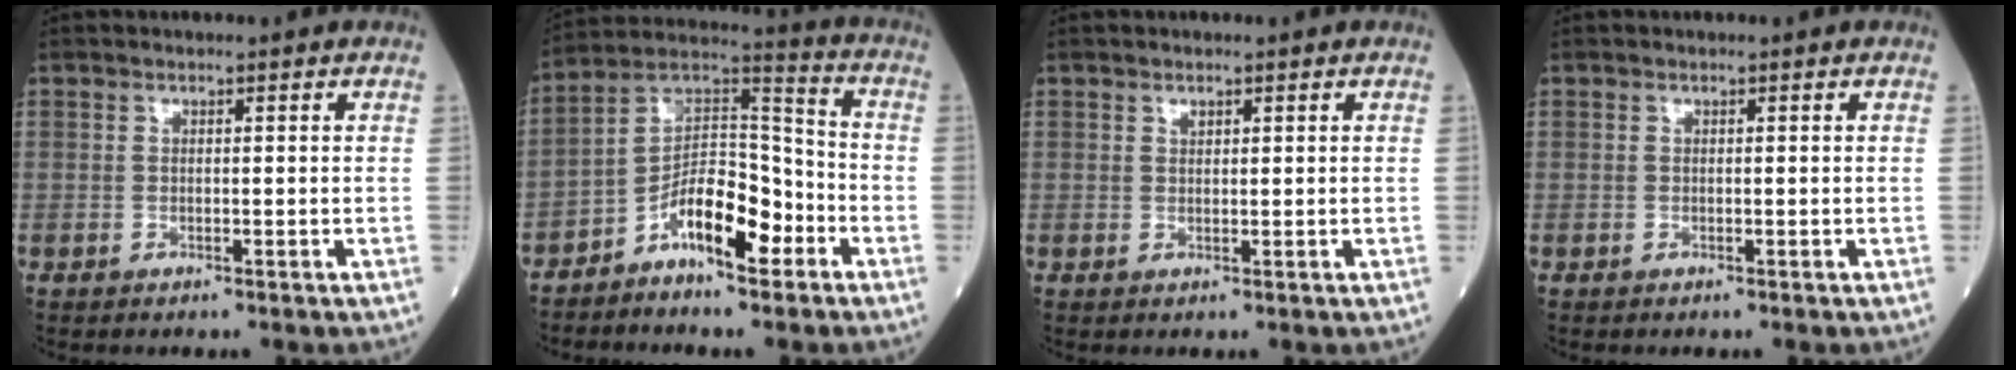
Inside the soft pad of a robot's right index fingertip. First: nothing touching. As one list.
[{"total": 11.3, "force": [-5.9, 3.9, 8.9], "torque": [-0.156, 0.025, -0.104]}, {"total": 0.7, "force": [0.5, 0.4, 0.3], "torque": [-0.005, -0.004, 0.008]}, {"total": 0.0}]